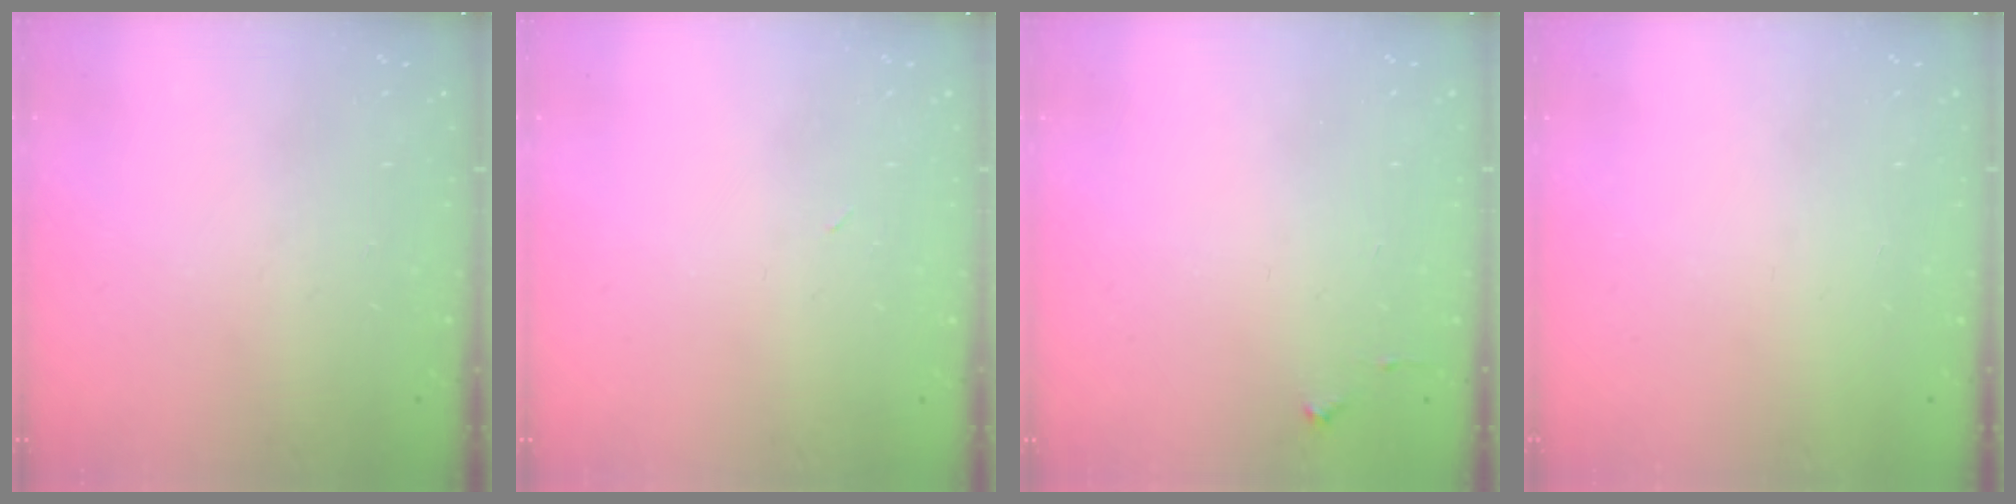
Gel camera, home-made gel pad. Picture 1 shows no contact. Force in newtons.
{"total": 2.9, "press": 2.9, "slide": 0.7}
{"total": 2.7, "press": 2.6, "slide": 0.4}
{"total": 1.5, "press": 1.5, "slide": 0.1}